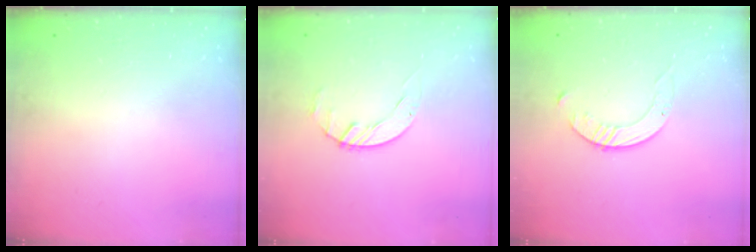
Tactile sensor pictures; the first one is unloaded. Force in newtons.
{"total": 1.4, "press": 1.4, "slide": 0.2}
{"total": 2.6, "press": 2.6, "slide": 0.3}